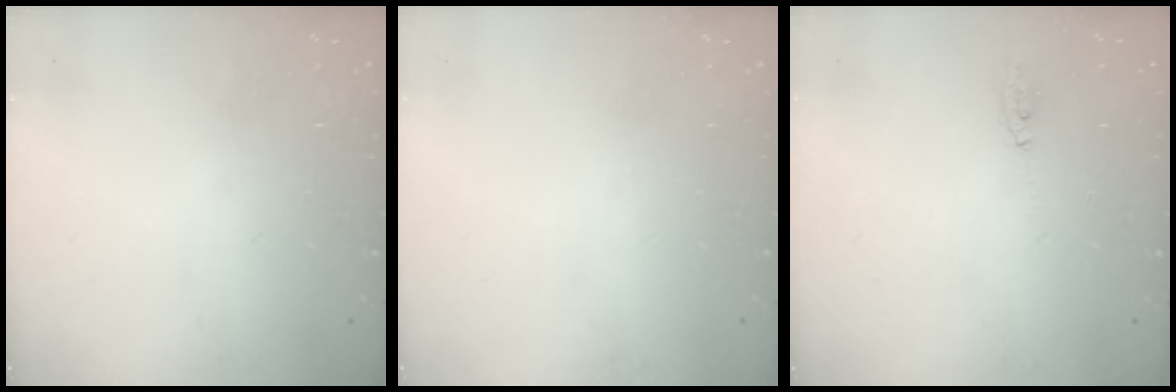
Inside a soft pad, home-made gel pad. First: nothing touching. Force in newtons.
{"total": 0.0}
{"total": 3.3, "press": 3.0, "slide": 1.5}